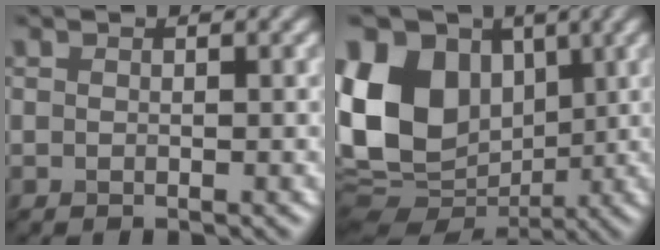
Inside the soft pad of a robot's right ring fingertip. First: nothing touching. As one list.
[{"total": 16.8, "force": [2.1, 13.1, 10.4], "torque": [-0.224, 0.017, 0.033]}]